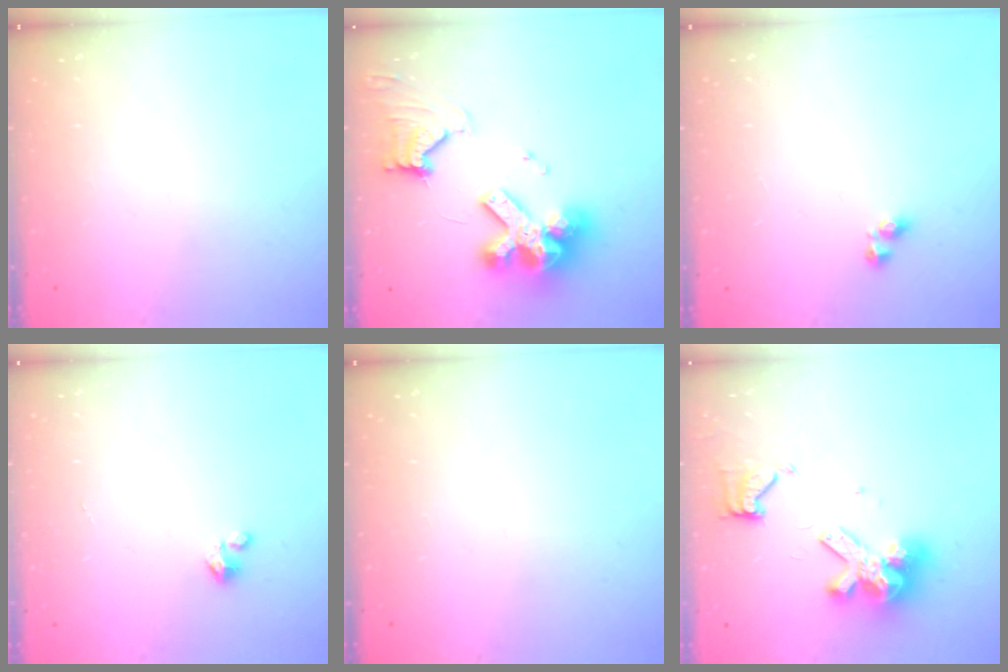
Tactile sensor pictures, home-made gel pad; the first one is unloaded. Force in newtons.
{"total": 14.8, "press": 14.8, "slide": 1.4}
{"total": 2.8, "press": 2.8, "slide": 0.1}
{"total": 2.1, "press": 2.1, "slide": 0.3}
{"total": 0.0}
{"total": 11.6, "press": 11.5, "slide": 1.6}